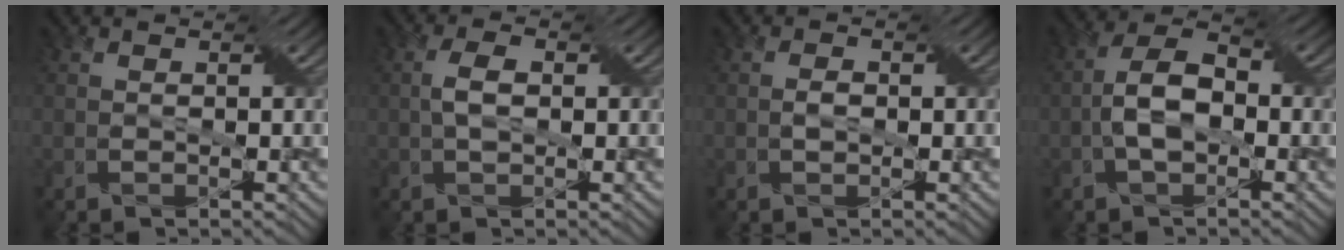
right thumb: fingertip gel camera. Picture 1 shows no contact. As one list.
[{"total": 2.7, "force": [0.0, 1.5, 2.3], "torque": [-0.050, 0.003, -0.001]}, {"total": 1.4, "force": [-0.2, 0.9, 1.0], "torque": [-0.019, 0.002, -0.003]}, {"total": 5.9, "force": [-1.3, 3.2, 4.7], "torque": [-0.097, 0.011, -0.028]}]